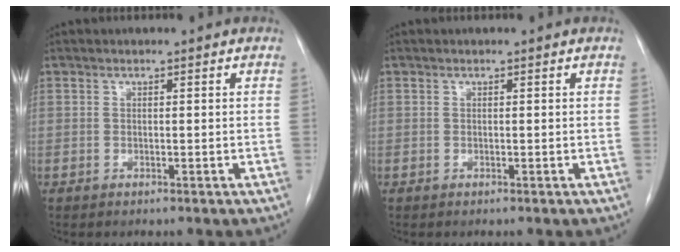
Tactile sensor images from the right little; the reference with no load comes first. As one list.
[{"total": 0.0}]